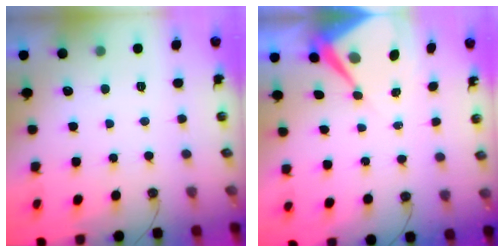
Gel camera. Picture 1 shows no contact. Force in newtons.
{"total": 9.1, "press": 9.0, "slide": 1.0}